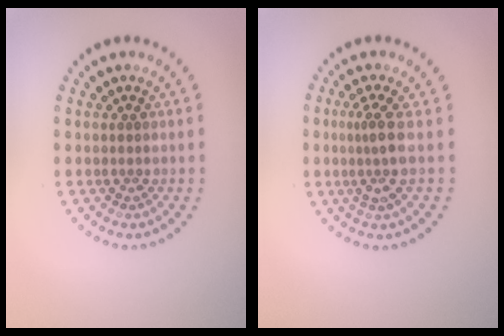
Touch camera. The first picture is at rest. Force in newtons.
{"total": 2.8, "press": 2.0, "slide": 2.0}